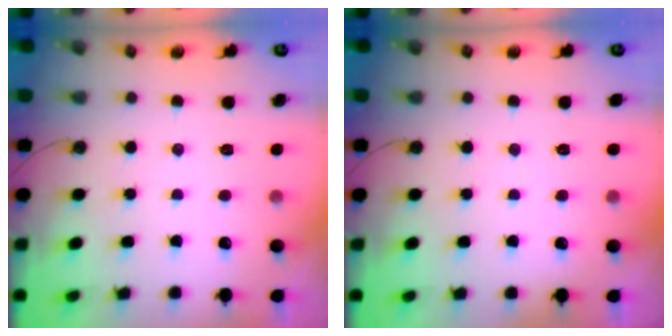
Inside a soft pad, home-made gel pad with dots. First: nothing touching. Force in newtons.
{"total": 1.4, "press": 1.3, "slide": 0.1}